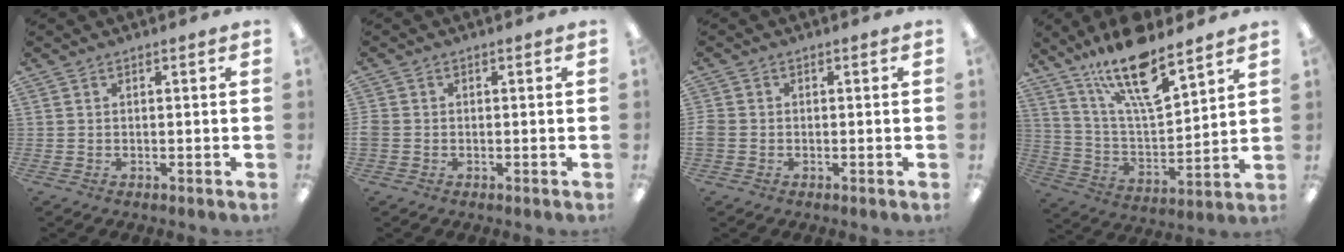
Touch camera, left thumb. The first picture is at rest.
{"total": 1.9, "force": [-0.4, 1.7, 0.9], "torque": [-0.014, 0.004, -0.007]}
{"total": 2.3, "force": [-0.5, 1.9, 1.1], "torque": [-0.016, 0.006, -0.009]}
{"total": 18.5, "force": [13.3, 5.7, 11.5], "torque": [-0.203, -0.076, 0.226]}